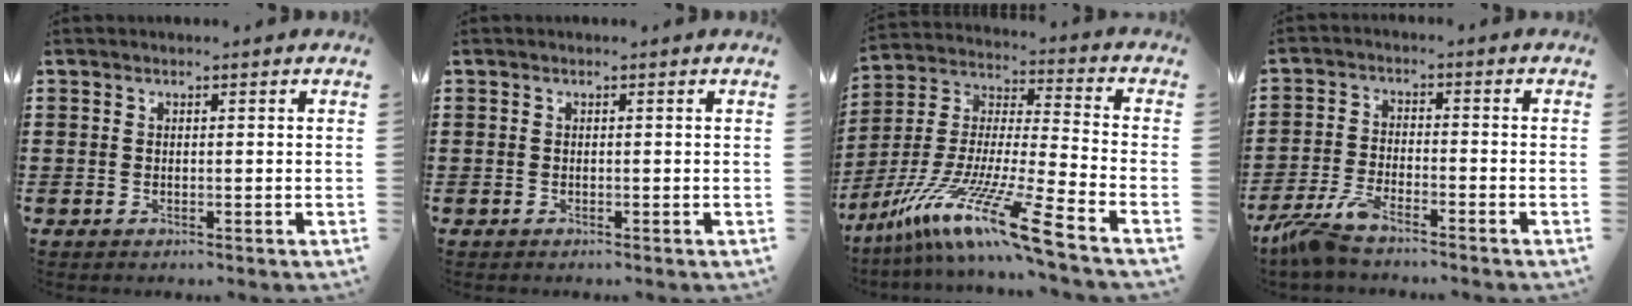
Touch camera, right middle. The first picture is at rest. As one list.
[{"total": 0.0}, {"total": 15.0, "force": [-10.9, -0.4, 10.2], "torque": [-0.214, -0.005, -0.214]}, {"total": 5.7, "force": [-4.7, 1.0, 3.1], "torque": [-0.084, -0.008, -0.097]}]